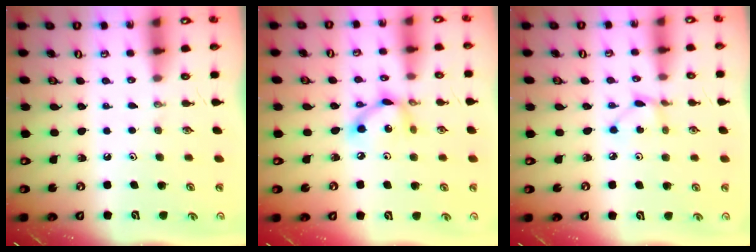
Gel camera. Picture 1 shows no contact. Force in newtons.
{"total": 9.1, "press": 9.0, "slide": 0.6}
{"total": 3.4, "press": 3.3, "slide": 0.4}